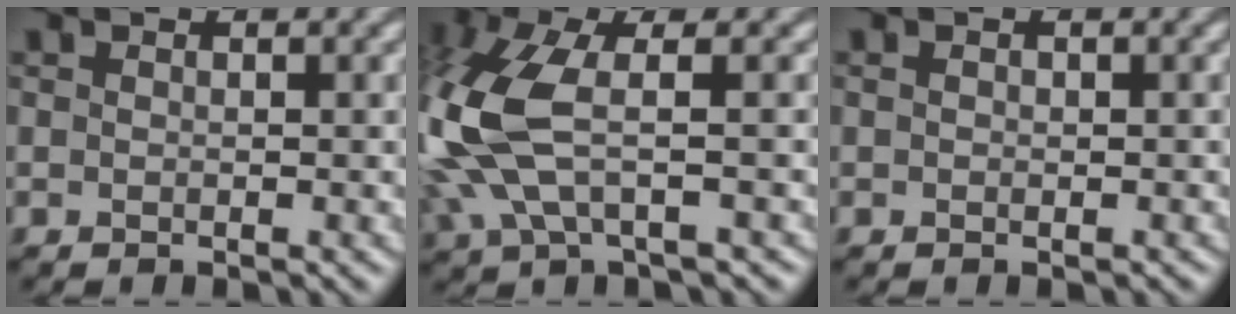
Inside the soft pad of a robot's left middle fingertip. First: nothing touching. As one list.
[{"total": 9.3, "force": [-0.9, 4.9, 7.8], "torque": [-0.210, -0.004, -0.026]}, {"total": 0.6, "force": [0.0, 0.5, 0.3], "torque": [-0.006, -0.002, 0.000]}]